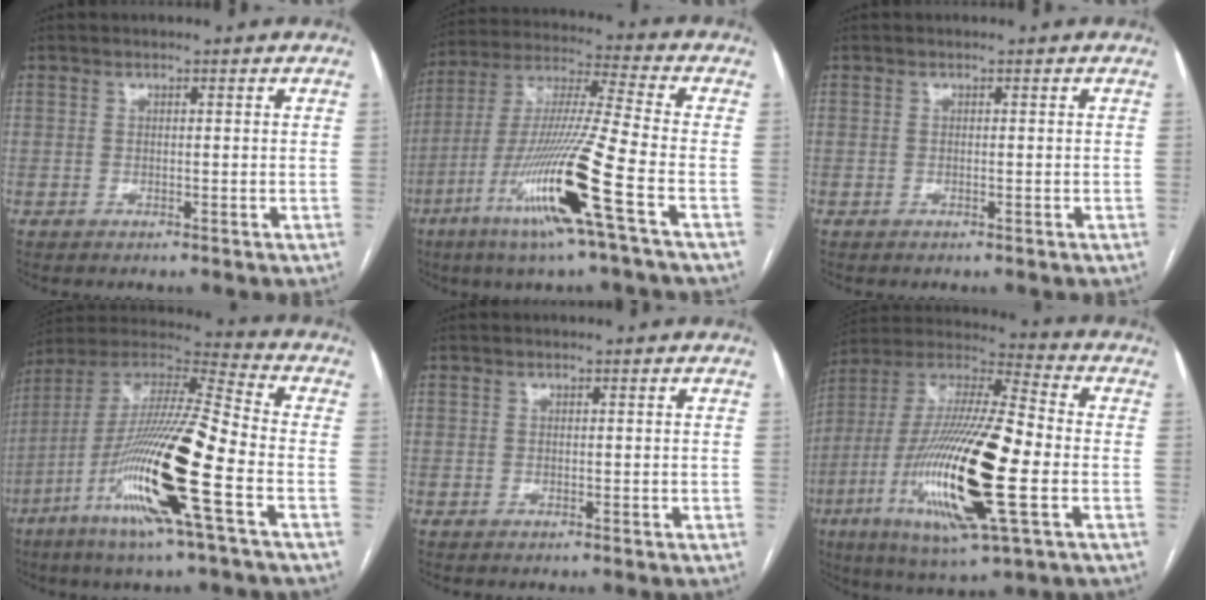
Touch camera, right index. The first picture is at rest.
{"total": 17.7, "force": [-7.3, -1.1, 16.1], "torque": [-0.332, -0.026, -0.143]}
{"total": 0.0}
{"total": 21.1, "force": [-7.7, 0.6, 19.6], "torque": [-0.403, -0.027, -0.152]}
{"total": 0.0}
{"total": 25.4, "force": [-6.1, 4.1, 24.3], "torque": [-0.500, -0.031, -0.112]}